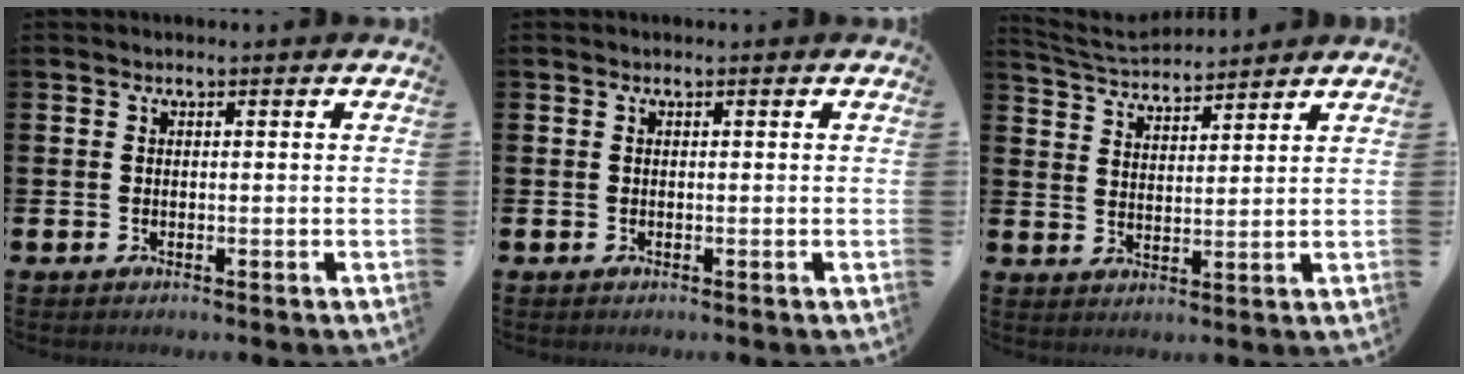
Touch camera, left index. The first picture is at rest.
{"total": 0.0}
{"total": 4.5, "force": [4.5, 0.7, 0.3], "torque": [-0.029, -0.025, 0.080]}